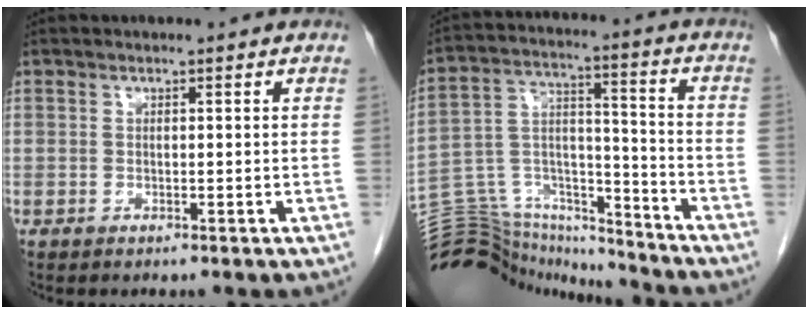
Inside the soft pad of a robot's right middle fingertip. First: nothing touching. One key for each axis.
{"total": 22.0, "fx": -21.2, "fy": 4.2, "fz": 4.2, "tx": -0.116, "ty": 0.034, "tz": -0.338}